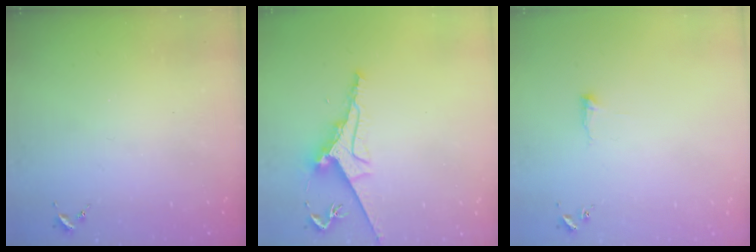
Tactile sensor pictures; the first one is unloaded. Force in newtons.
{"total": 9.2, "press": 9.2, "slide": 0.3}
{"total": 4.6, "press": 4.5, "slide": 0.7}